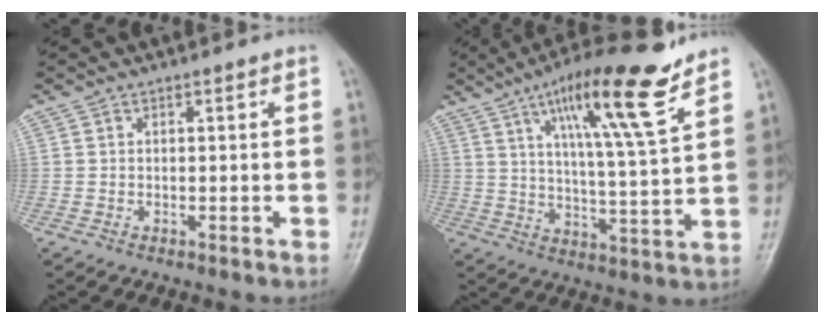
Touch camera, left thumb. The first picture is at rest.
{"total": 16.5, "force": [9.8, 2.2, 13.0], "torque": [-0.205, -0.048, 0.161]}